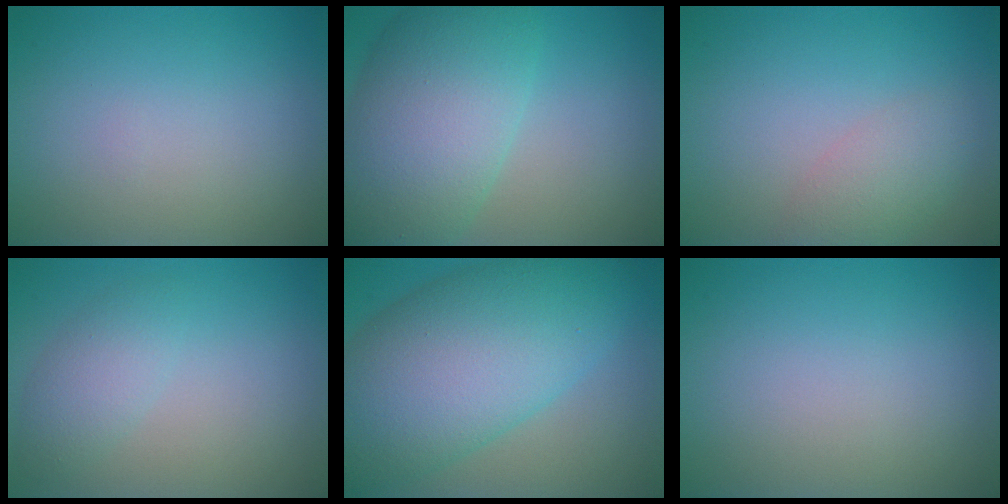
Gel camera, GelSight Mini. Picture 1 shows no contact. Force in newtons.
{"total": 9.9, "press": 9.9, "slide": 0.3}
{"total": 2.7, "press": 2.7, "slide": 0.2}
{"total": 2.4, "press": 2.4, "slide": 0.2}
{"total": 12.4, "press": 12.4, "slide": 0.4}
{"total": 0.0}